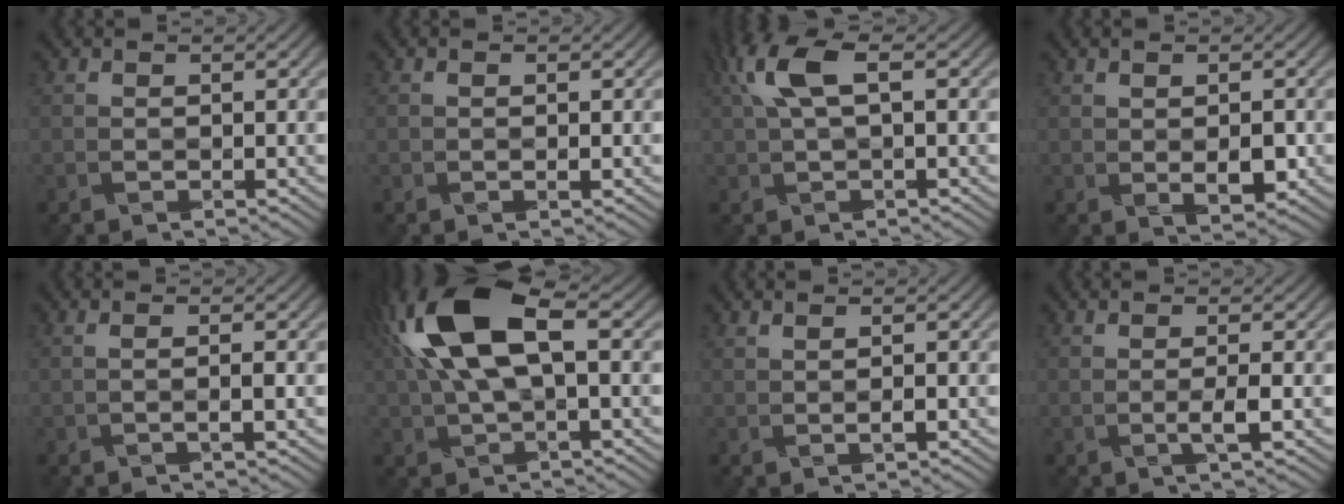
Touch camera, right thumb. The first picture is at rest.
{"total": 0.5, "force": [0.0, 0.0, 0.5], "torque": [-0.013, 0.001, 0.000]}
{"total": 5.8, "force": [1.7, 1.8, 5.2], "torque": [-0.116, 0.013, 0.030]}
{"total": 2.8, "force": [0.0, 1.0, 2.6], "torque": [-0.051, -0.001, 0.008]}
{"total": 1.6, "force": [-0.1, 0.3, 1.6], "torque": [-0.025, 0.003, -0.008]}
{"total": 12.4, "force": [2.9, 5.3, 10.9], "torque": [-0.246, 0.018, 0.055]}
{"total": 1.2, "force": [0.3, 0.1, 1.2], "torque": [-0.026, 0.004, 0.005]}
{"total": 2.0, "force": [-0.3, 0.2, 2.0], "torque": [-0.035, 0.002, -0.010]}